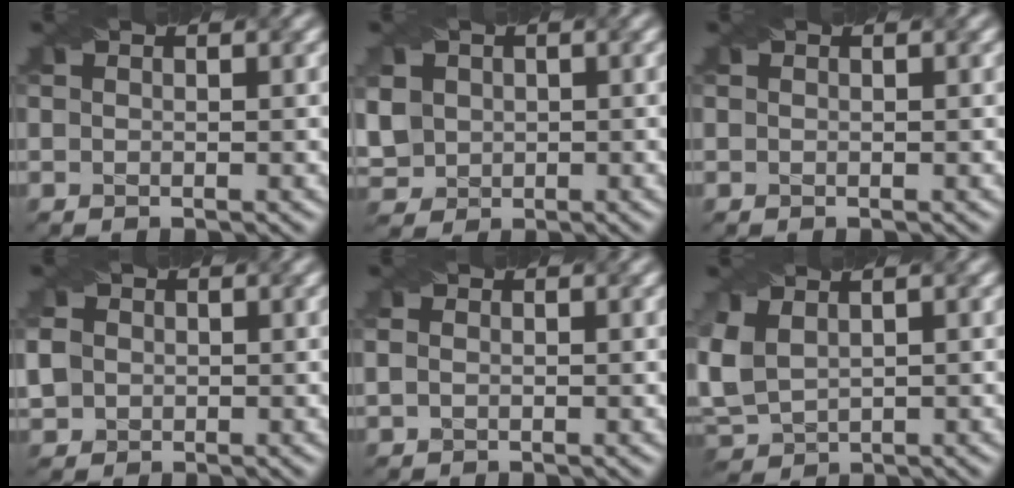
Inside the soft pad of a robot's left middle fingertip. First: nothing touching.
{"total": 5.3, "force": [1.4, 4.6, 2.2], "torque": [-0.086, 0.018, 0.033]}
{"total": 0.0}
{"total": 2.7, "force": [0.0, 2.4, 1.2], "torque": [-0.038, 0.009, 0.001]}
{"total": 1.2, "force": [-0.1, 0.9, 0.8], "torque": [-0.015, 0.005, -0.001]}
{"total": 4.9, "force": [1.3, 3.3, 3.4], "torque": [-0.109, 0.003, 0.033]}